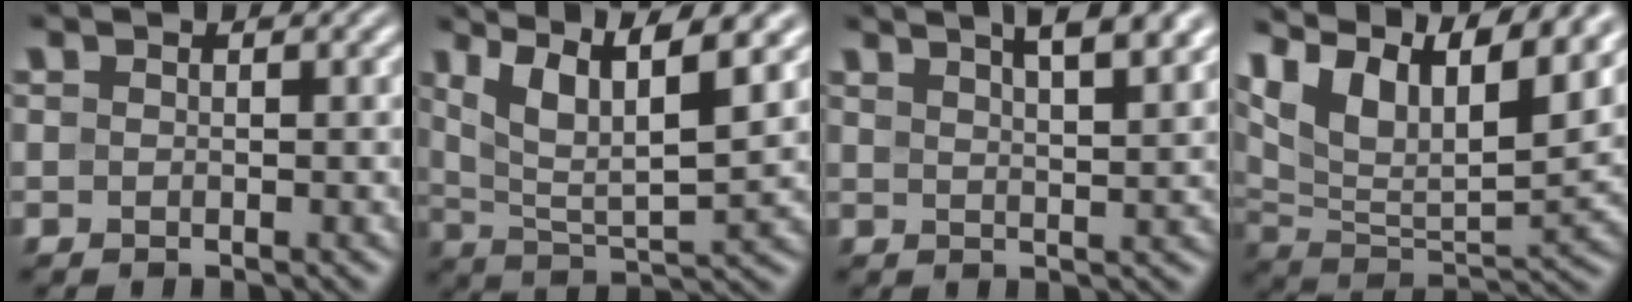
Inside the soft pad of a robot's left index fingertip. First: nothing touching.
{"total": 8.6, "force": [4.8, 2.3, 6.7], "torque": [-0.124, 0.008, 0.080]}
{"total": 7.5, "force": [5.0, 2.4, 5.1], "torque": [-0.030, 0.033, 0.040]}
{"total": 15.0, "force": [9.8, 5.9, 9.8], "torque": [-0.182, 0.034, 0.136]}